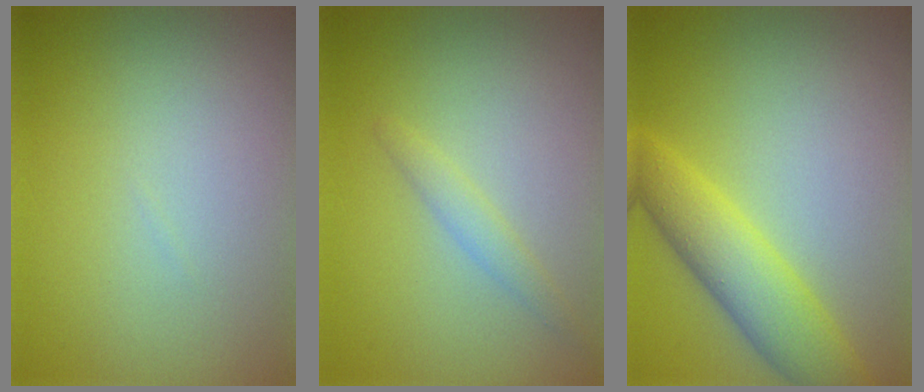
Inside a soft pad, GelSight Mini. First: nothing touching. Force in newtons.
{"total": 1.5, "press": 1.5, "slide": 0.1}
{"total": 4.9, "press": 4.9, "slide": 0.2}